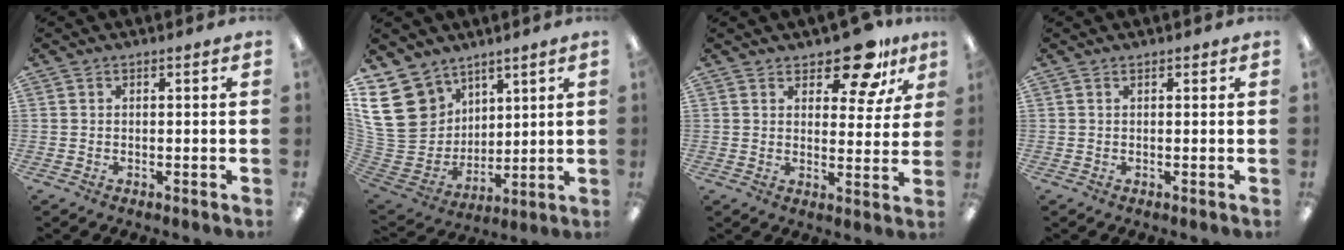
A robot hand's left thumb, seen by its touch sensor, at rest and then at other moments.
{"total": 17.3, "force": [8.0, 13.6, 7.0], "torque": [-0.172, -0.044, 0.158]}
{"total": 12.2, "force": [8.6, 5.3, 6.8], "torque": [-0.083, -0.049, 0.146]}
{"total": 0.6, "force": [0.3, 0.4, 0.2], "torque": [-0.003, 0.004, 0.005]}